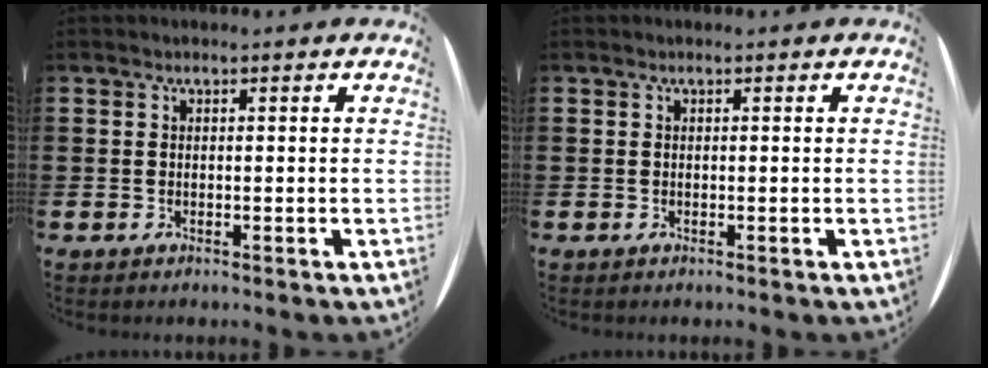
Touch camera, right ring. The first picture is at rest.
{"total": 0.0}